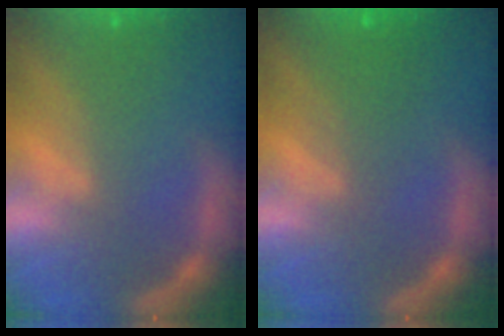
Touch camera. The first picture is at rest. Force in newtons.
{"total": 2.5}